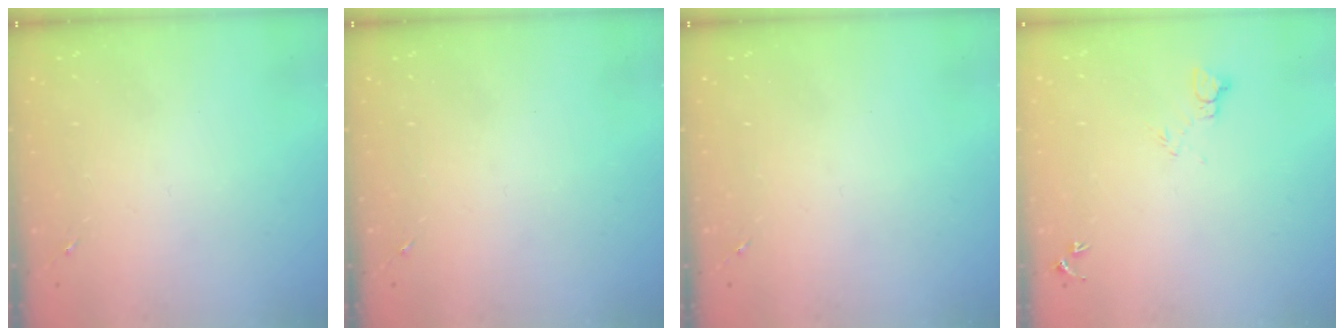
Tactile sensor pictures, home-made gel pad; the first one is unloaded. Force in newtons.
{"total": 0.0}
{"total": 0.0}
{"total": 5.6, "press": 5.6, "slide": 0.6}